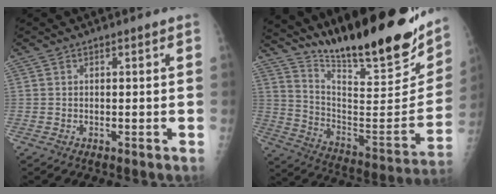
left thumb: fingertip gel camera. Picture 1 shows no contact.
{"total": 29.0, "force": [22.5, 5.3, 17.5], "torque": [-0.250, -0.124, 0.349]}